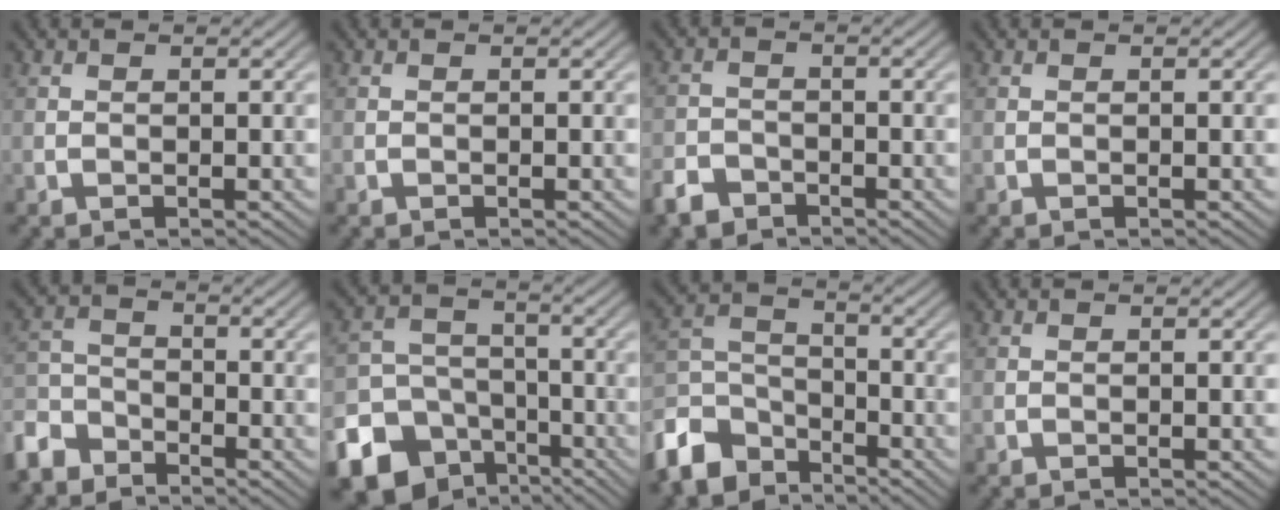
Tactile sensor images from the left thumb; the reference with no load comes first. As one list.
[{"total": 0.0}, {"total": 3.6, "force": [-2.9, 1.8, 1.1], "torque": [-0.021, -0.004, -0.067]}, {"total": 0.0}, {"total": 5.9, "force": [-4.8, 2.8, 1.9], "torque": [-0.051, -0.005, -0.118]}, {"total": 15.1, "force": [-8.7, 11.4, 4.6], "torque": [-0.126, -0.062, -0.146]}, {"total": 9.9, "force": [-7.2, 5.4, 4.1], "torque": [-0.102, -0.012, -0.161]}, {"total": 0.0}]